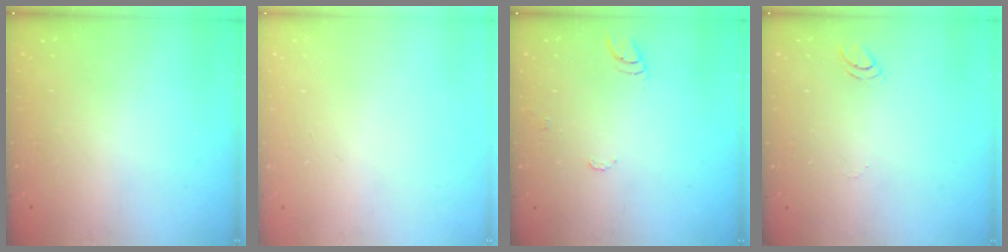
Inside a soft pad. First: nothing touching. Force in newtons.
{"total": 0.0}
{"total": 7.5, "press": 7.5, "slide": 0.7}
{"total": 3.7, "press": 3.7, "slide": 0.3}